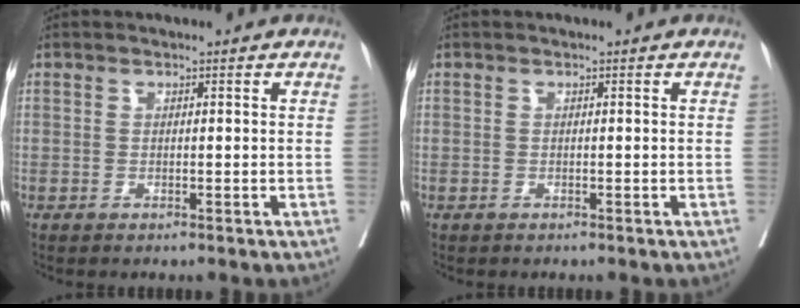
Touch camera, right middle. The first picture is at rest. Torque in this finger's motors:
{"motor_torque": [0.62, -0.85, 0.02, 0.03]}